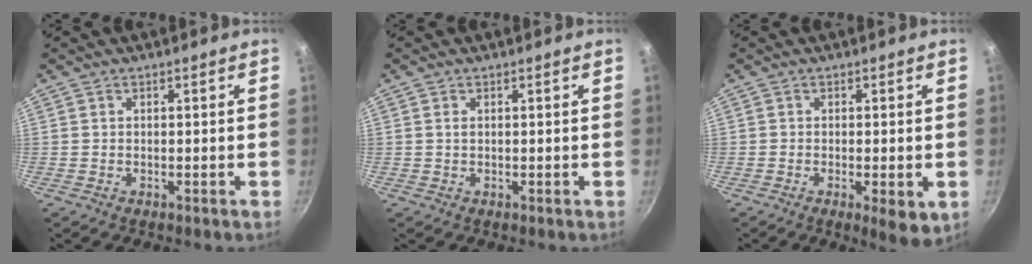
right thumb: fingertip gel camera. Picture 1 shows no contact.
{"total": 1.0, "force": [0.3, 0.6, 0.7], "torque": [-0.013, 0.002, 0.004]}
{"total": 5.6, "force": [-1.6, 1.6, 5.1], "torque": [-0.073, -0.008, -0.018]}